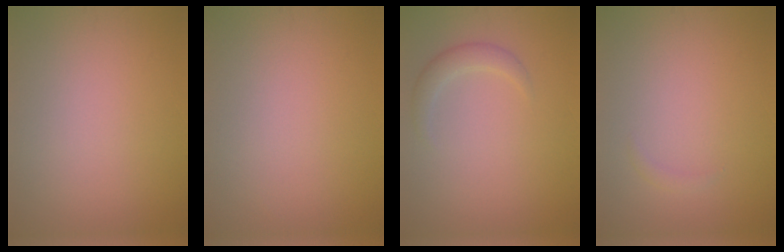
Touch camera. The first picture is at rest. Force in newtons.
{"total": 0.0}
{"total": 1.8, "press": 1.8, "slide": 0.1}
{"total": 0.6, "press": 0.6, "slide": 0.0}